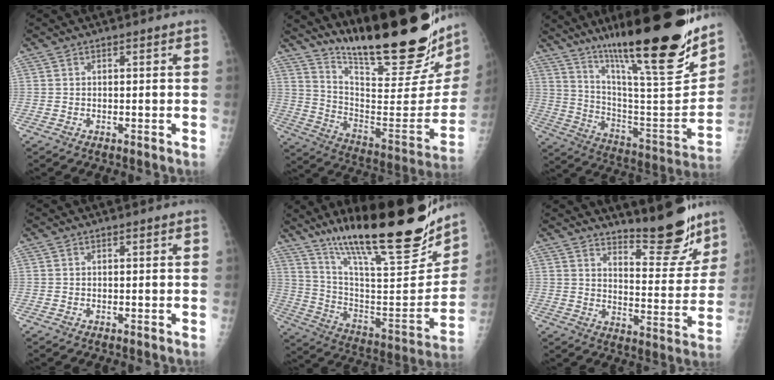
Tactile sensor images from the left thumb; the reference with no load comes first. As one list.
[{"total": 32.9, "force": [24.6, 6.9, 20.8], "torque": [-0.291, -0.140, 0.366]}, {"total": 30.5, "force": [21.6, 4.4, 21.1], "torque": [-0.311, -0.093, 0.347]}, {"total": 0.0}, {"total": 29.9, "force": [22.0, 6.1, 19.4], "torque": [-0.282, -0.086, 0.353]}, {"total": 13.9, "force": [11.8, 3.1, 6.7], "torque": [-0.062, -0.101, 0.173]}]